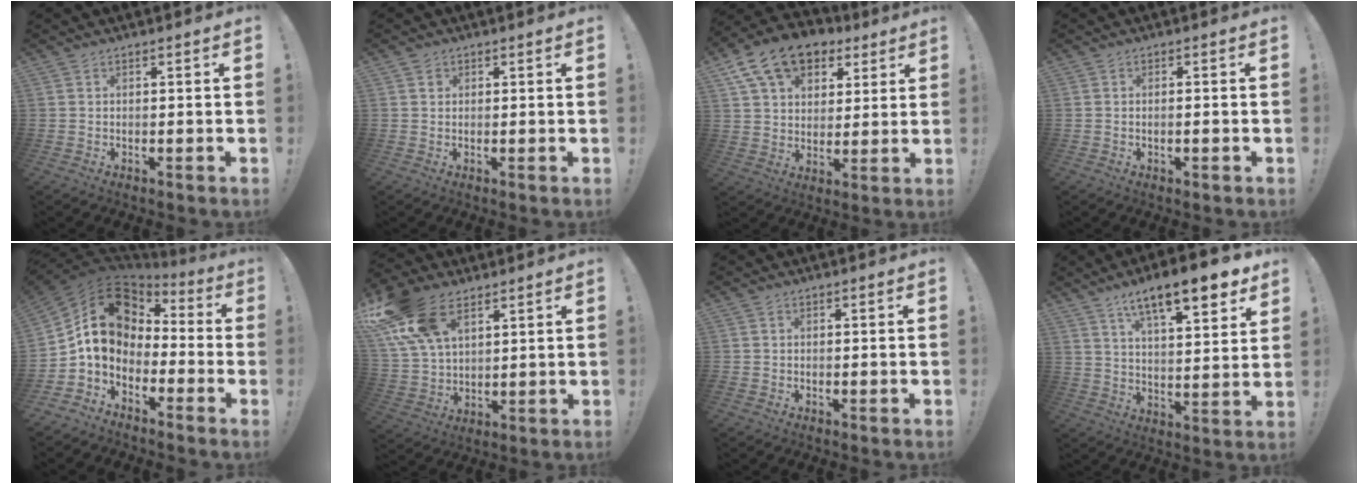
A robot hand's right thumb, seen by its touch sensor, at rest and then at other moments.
{"total": 1.3, "force": [0.7, 1.1, 0.2], "torque": [0.005, 0.000, 0.011]}
{"total": 15.9, "force": [9.0, 10.4, 8.0], "torque": [-0.128, -0.047, 0.169]}
{"total": 1.2, "force": [-0.7, 0.1, 0.9], "torque": [-0.017, 0.002, -0.012]}
{"total": 13.3, "force": [2.2, 10.0, 8.4], "torque": [-0.152, -0.008, 0.044]}
{"total": 18.2, "force": [9.9, 10.6, 11.0], "torque": [-0.220, -0.038, 0.184]}
{"total": 0.7, "force": [-0.2, 0.7, 0.1], "torque": [0.001, 0.002, -0.003]}
{"total": 14.7, "force": [9.6, 3.2, 10.6], "torque": [-0.166, -0.059, 0.153]}